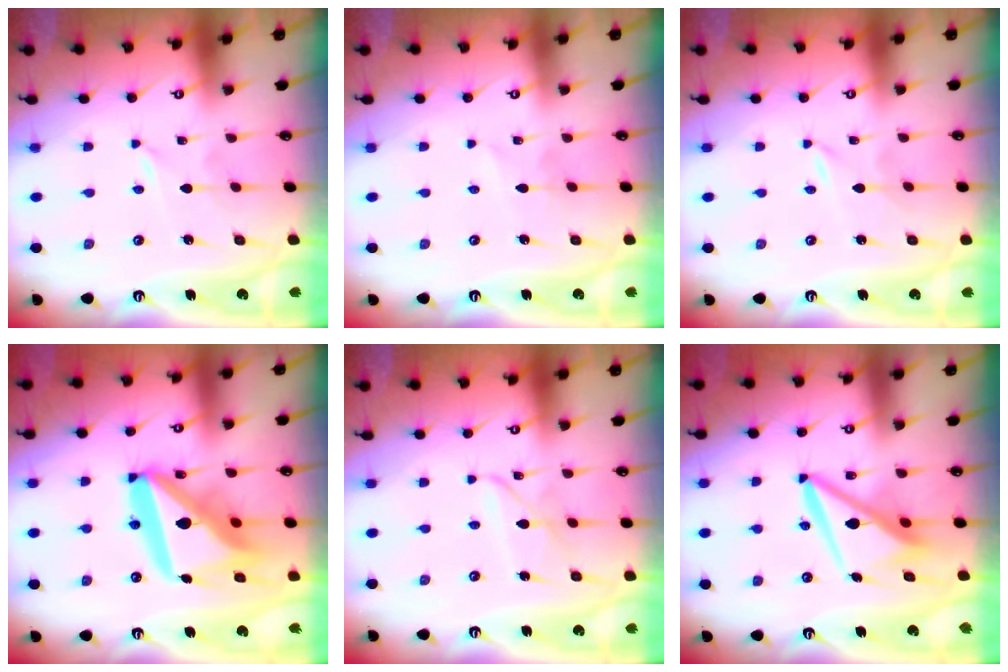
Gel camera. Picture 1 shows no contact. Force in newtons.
{"total": 2.7, "press": 2.7, "slide": 0.2}
{"total": 0.0}
{"total": 21.7, "press": 21.5, "slide": 2.6}
{"total": 3.8, "press": 3.8, "slide": 0.3}
{"total": 10.7, "press": 10.6, "slide": 1.3}